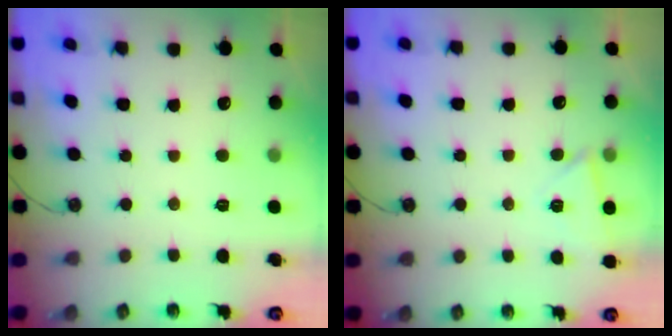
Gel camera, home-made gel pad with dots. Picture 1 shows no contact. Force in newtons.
{"total": 4.0, "press": 3.9, "slide": 0.5}